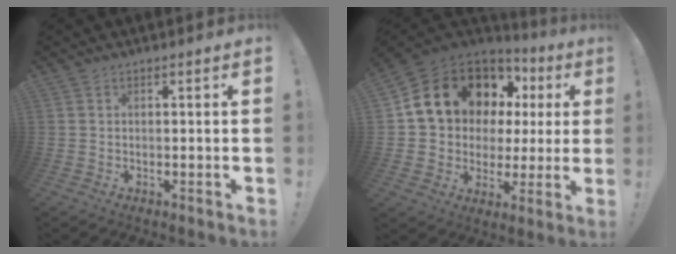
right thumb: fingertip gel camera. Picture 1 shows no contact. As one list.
[{"total": 16.9, "force": [8.8, 12.0, 8.0], "torque": [-0.130, -0.050, 0.185]}]